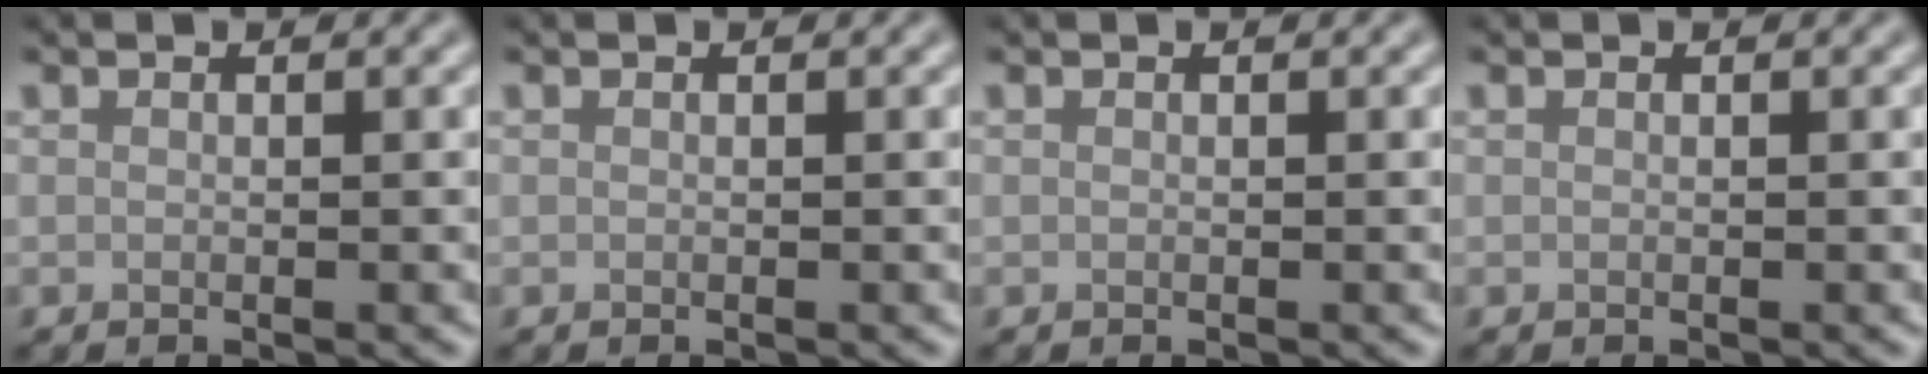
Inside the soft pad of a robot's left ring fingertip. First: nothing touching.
{"total": 0.0}
{"total": 0.0}
{"total": 0.0}